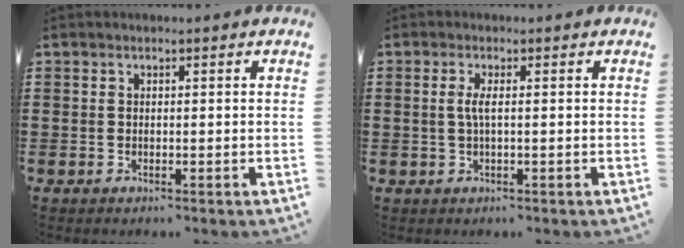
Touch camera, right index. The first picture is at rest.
{"total": 2.2, "force": [-0.1, 0.2, 2.2], "torque": [-0.052, -0.006, -0.004]}